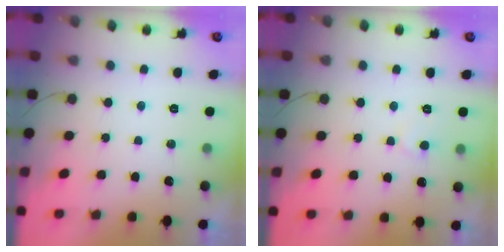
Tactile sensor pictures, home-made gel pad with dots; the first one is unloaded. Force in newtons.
{"total": 4.1, "press": 4.1, "slide": 0.4}